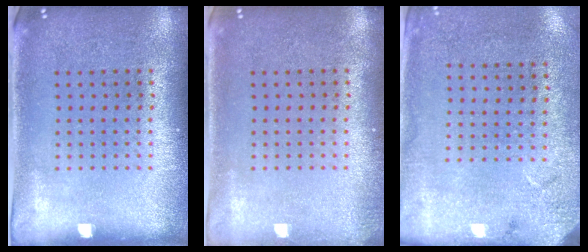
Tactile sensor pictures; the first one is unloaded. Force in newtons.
{"total": 0.7, "press": 0.7, "slide": 0.2}
{"total": 2.6, "press": 2.1, "slide": 1.6}